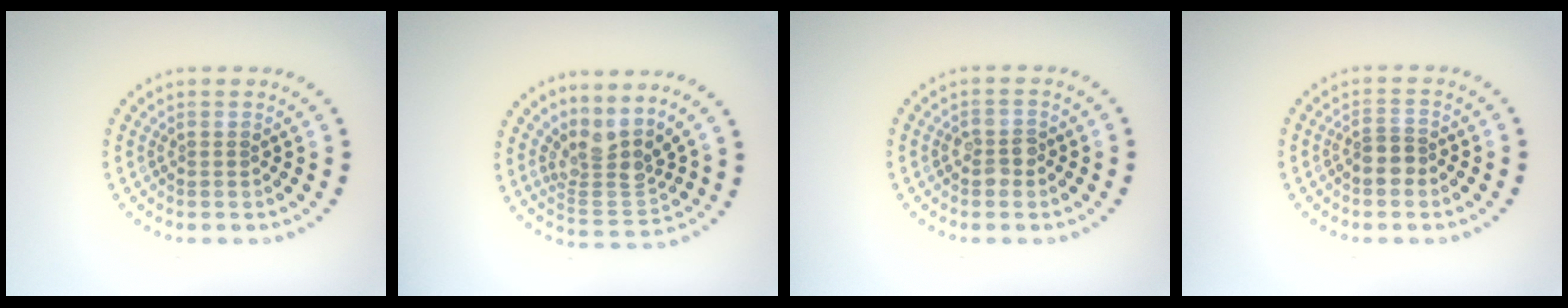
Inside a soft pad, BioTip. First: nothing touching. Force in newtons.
{"total": 3.6, "press": 2.4, "slide": 2.6}
{"total": 1.8, "press": 1.8, "slide": 0.3}
{"total": 2.1, "press": 1.7, "slide": 1.1}